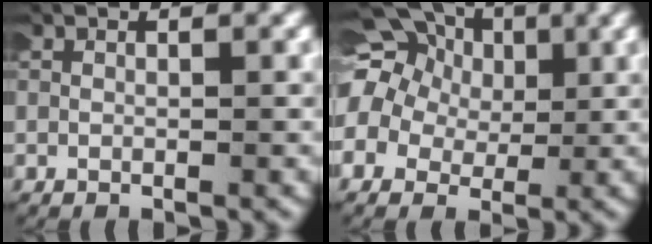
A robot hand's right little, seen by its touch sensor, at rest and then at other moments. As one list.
[{"total": 12.6, "force": [4.8, 10.3, 5.5], "torque": [-0.146, 0.008, 0.059]}]